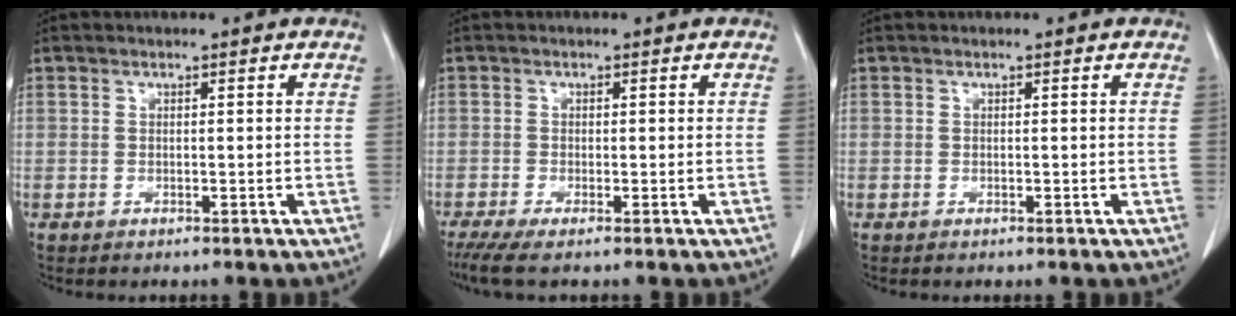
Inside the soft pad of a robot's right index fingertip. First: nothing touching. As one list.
[{"total": 3.2, "force": [-1.8, 0.7, 2.5], "torque": [-0.051, -0.010, -0.034]}, {"total": 0.0}]